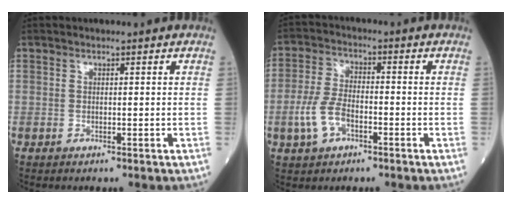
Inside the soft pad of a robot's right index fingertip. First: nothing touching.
{"total": 6.5, "force": [-2.5, 3.3, 5.0], "torque": [-0.120, 0.006, -0.047]}